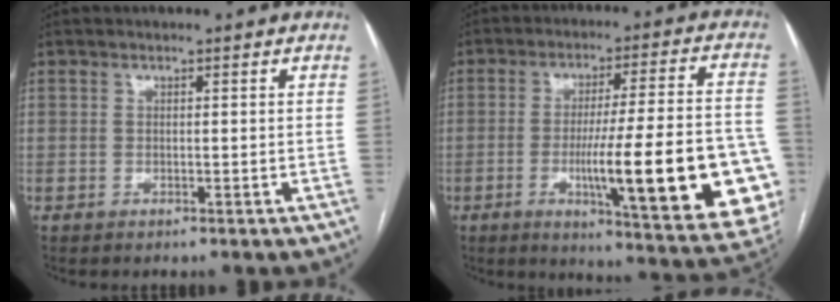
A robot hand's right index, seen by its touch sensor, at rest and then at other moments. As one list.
[{"total": 24.4, "force": [-5.9, 2.4, 23.5], "torque": [-0.258, -0.007, -0.074]}]